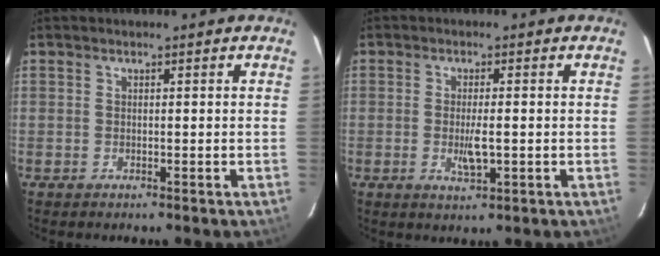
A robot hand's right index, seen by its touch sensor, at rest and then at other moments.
{"total": 3.9, "force": [-0.7, 1.1, 3.7], "torque": [-0.065, -0.009, -0.008]}